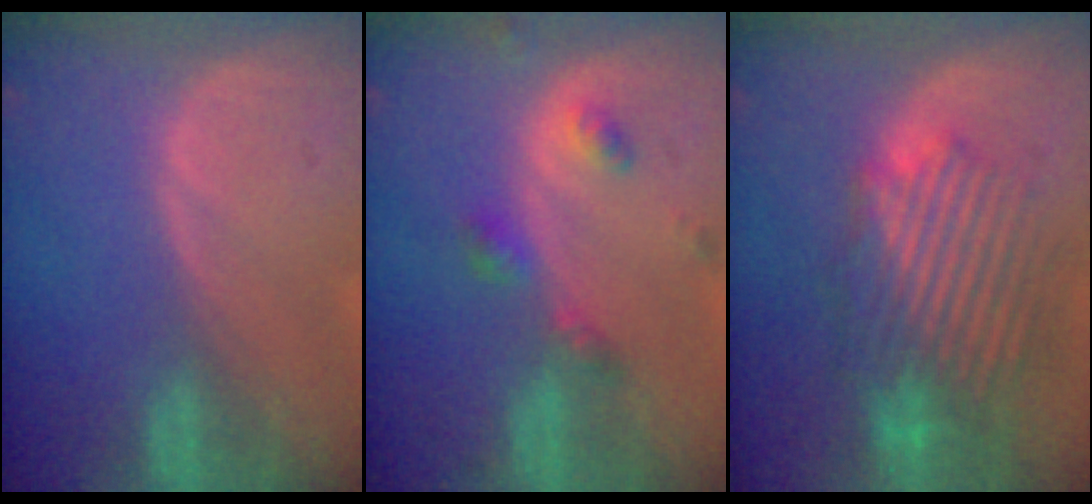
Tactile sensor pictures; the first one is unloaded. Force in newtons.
{"total": 4.3, "press": 4.1, "slide": 1.3}
{"total": 10.0, "press": 9.1, "slide": 4.0}